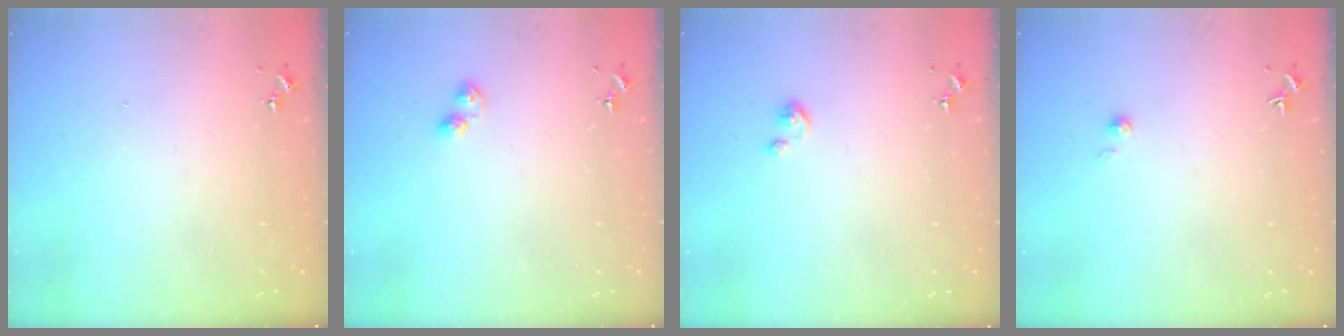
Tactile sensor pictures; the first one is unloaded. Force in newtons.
{"total": 3.8, "press": 3.7, "slide": 0.4}
{"total": 2.7, "press": 2.7, "slide": 0.3}
{"total": 2.2, "press": 2.2, "slide": 0.2}